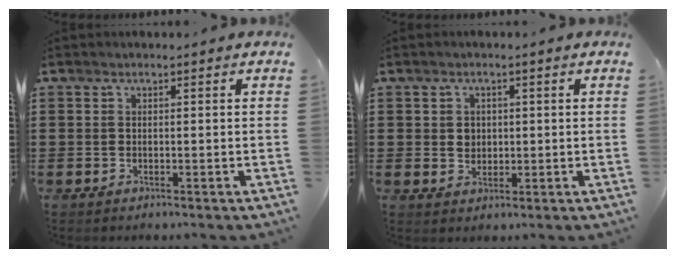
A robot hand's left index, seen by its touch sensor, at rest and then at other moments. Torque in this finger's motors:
{"motor_torque": [0.33, 0.29, 0.19, 0.01]}